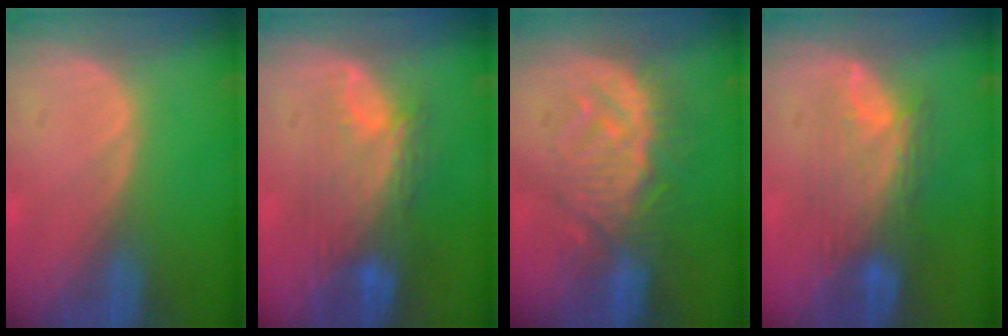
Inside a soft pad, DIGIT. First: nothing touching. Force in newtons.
{"total": 8.7, "press": 7.8, "slide": 3.8}
{"total": 9.2, "press": 8.8, "slide": 2.6}
{"total": 7.6, "press": 7.3, "slide": 2.2}